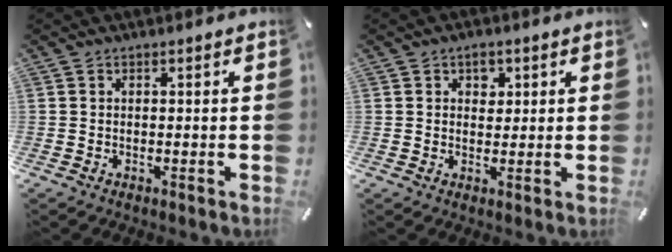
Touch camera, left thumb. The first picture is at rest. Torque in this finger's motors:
{"motor_torque": [0.25, -0.39, -0.21, 0.09, -0.06]}